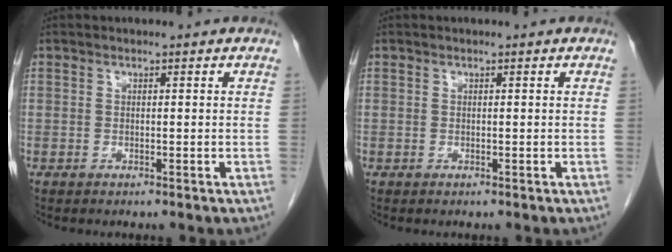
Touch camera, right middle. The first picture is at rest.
{"total": 0.0}